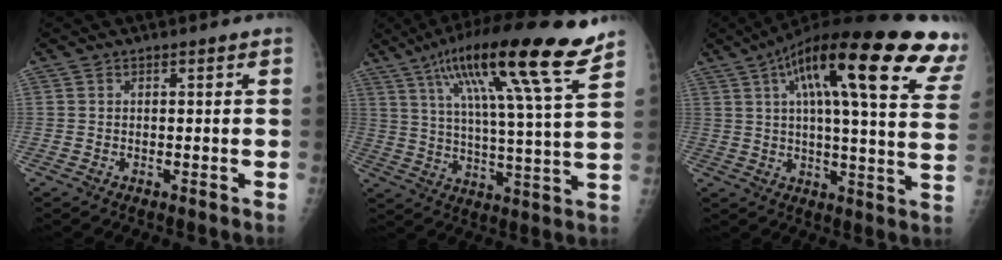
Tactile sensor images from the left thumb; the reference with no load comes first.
{"total": 21.2, "force": [12.9, 1.9, 16.7], "torque": [-0.260, -0.032, 0.205]}
{"total": 31.5, "force": [15.2, 7.4, 26.6], "torque": [-0.314, 0.014, 0.212]}